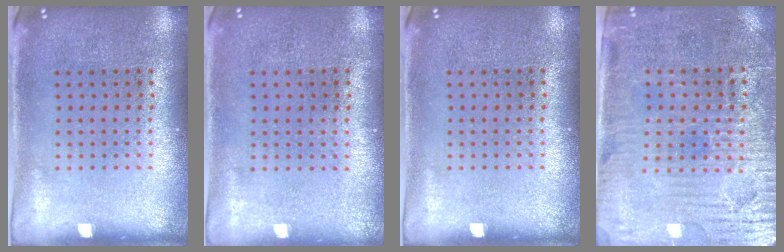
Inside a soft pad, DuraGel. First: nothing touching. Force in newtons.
{"total": 0.0}
{"total": 0.0}
{"total": 3.9, "press": 3.4, "slide": 1.7}